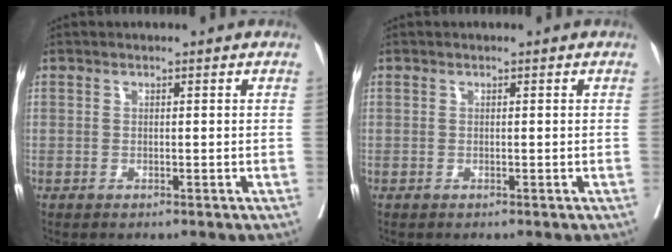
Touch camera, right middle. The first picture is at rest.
{"total": 0.0}